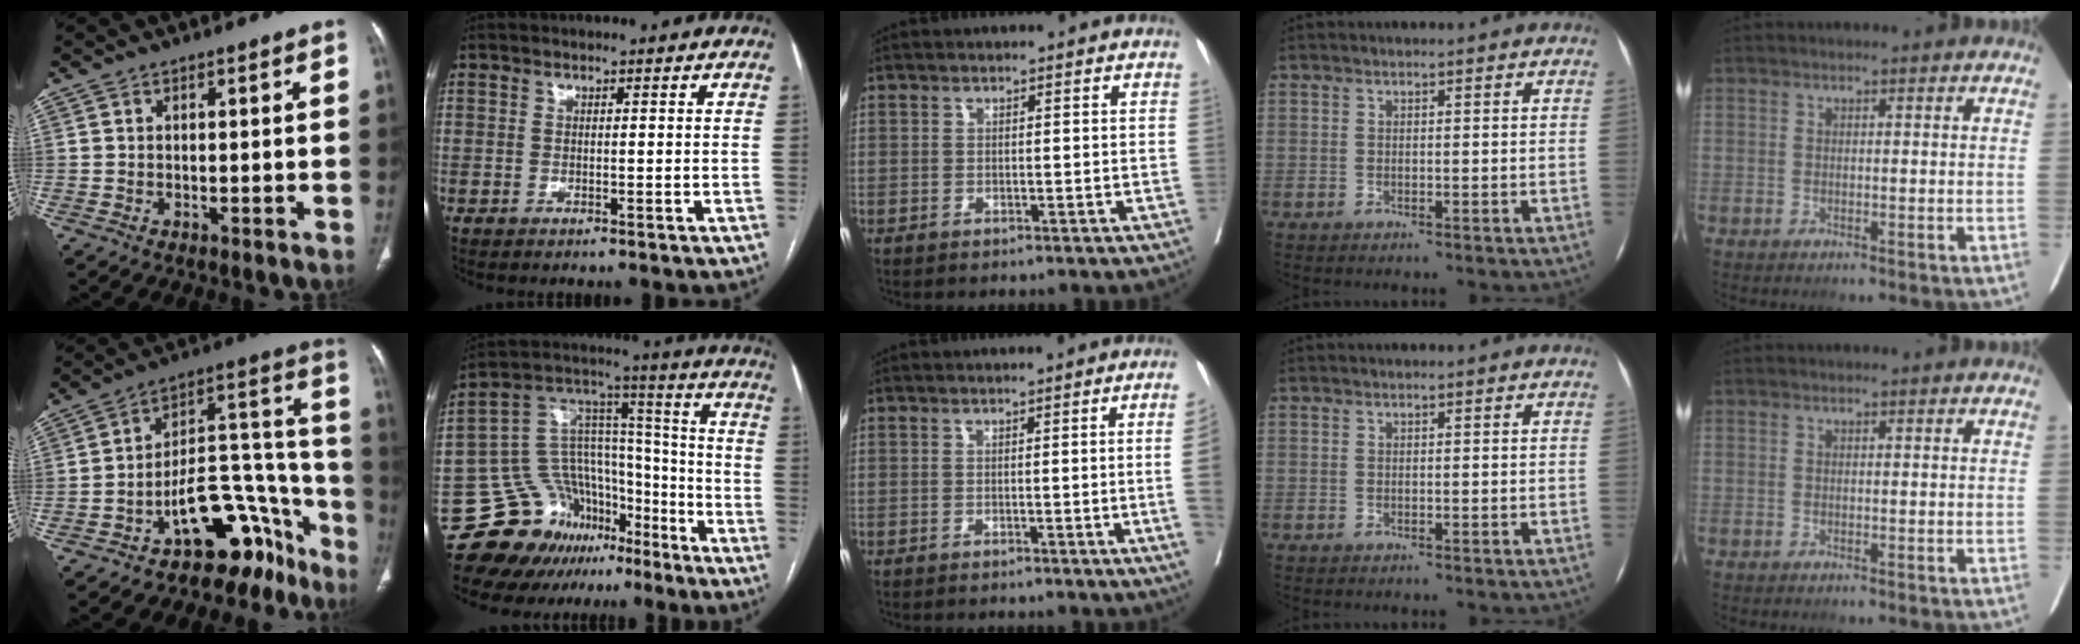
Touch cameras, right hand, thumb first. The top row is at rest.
{"thumb": {"total": 19.3, "force": [-12.2, 9.6, 11.4], "torque": [-0.094, 0.144, -0.184]}, "index": {"total": 16.2, "force": [-11.5, 10.3, 4.8], "torque": [-0.072, 0.096, -0.187]}, "middle": {"total": 4.3, "force": [-0.6, -1.7, 3.8], "torque": [-0.045, -0.008, -0.007]}}